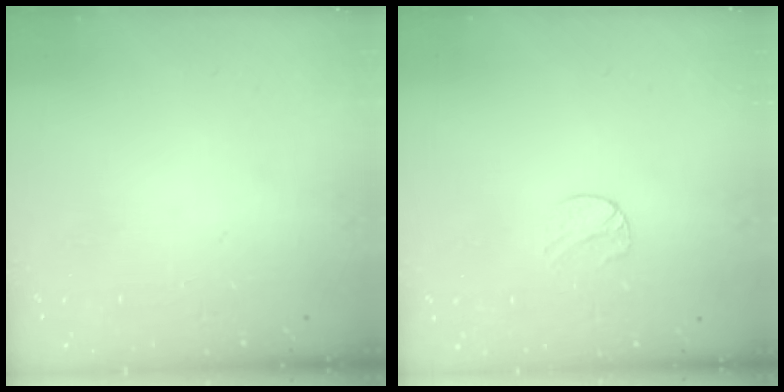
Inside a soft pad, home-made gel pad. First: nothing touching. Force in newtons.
{"total": 5.8, "press": 5.8, "slide": 0.6}